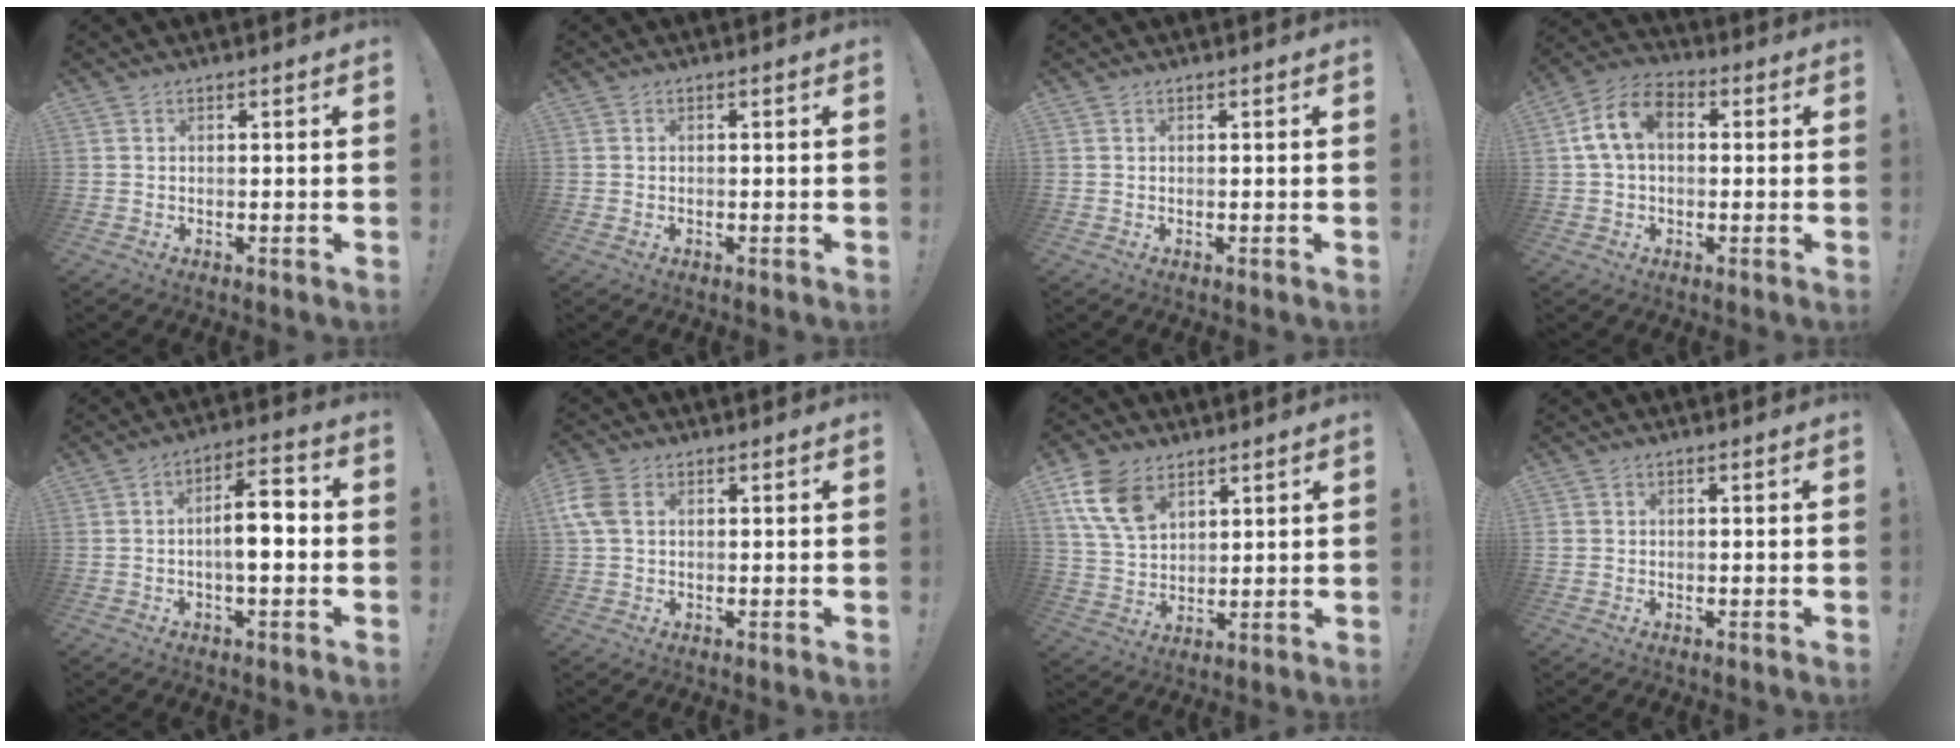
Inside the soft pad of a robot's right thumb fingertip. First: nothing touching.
{"total": 0.0}
{"total": 0.0}
{"total": 10.9, "force": [1.9, 7.2, 7.9], "torque": [-0.148, 0.012, 0.040]}
{"total": 9.9, "force": [-1.1, 3.6, 9.2], "torque": [-0.131, 0.008, -0.022]}
{"total": 6.2, "force": [1.5, 4.2, 4.4], "torque": [-0.109, 0.006, 0.031]}
{"total": 12.7, "force": [6.8, 8.1, 7.0], "torque": [-0.136, -0.022, 0.134]}
{"total": 0.8, "force": [-0.2, 0.7, 0.3], "torque": [-0.004, 0.002, -0.004]}